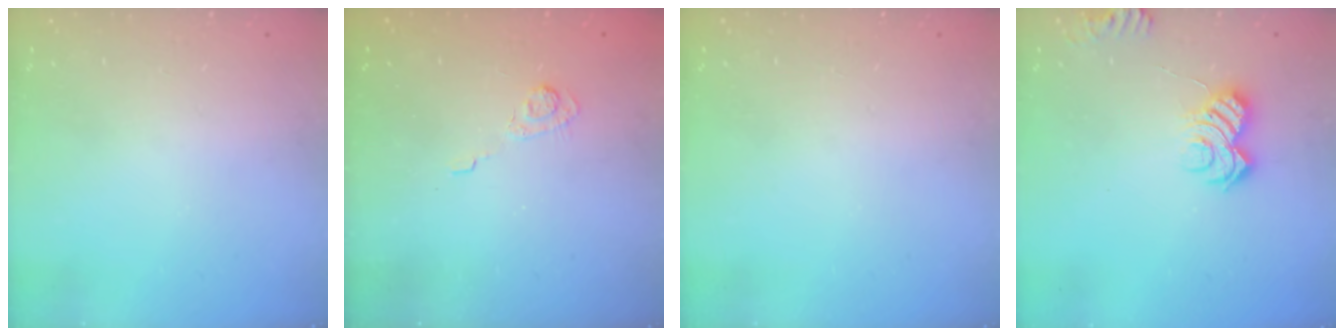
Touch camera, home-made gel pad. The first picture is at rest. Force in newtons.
{"total": 3.5, "press": 3.1, "slide": 1.6}
{"total": 0.0}
{"total": 7.8, "press": 7.7, "slide": 0.9}